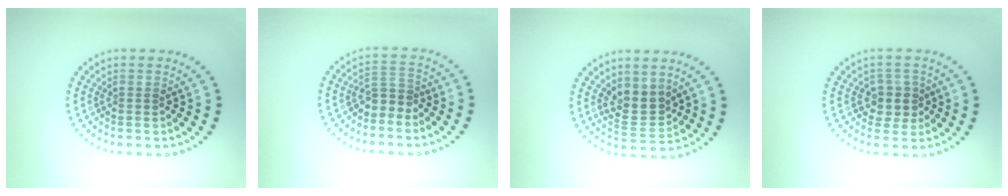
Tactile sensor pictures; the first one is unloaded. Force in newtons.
{"total": 1.9, "press": 1.5, "slide": 1.3}
{"total": 3.0, "press": 2.7, "slide": 1.2}
{"total": 2.3, "press": 2.0, "slide": 1.0}